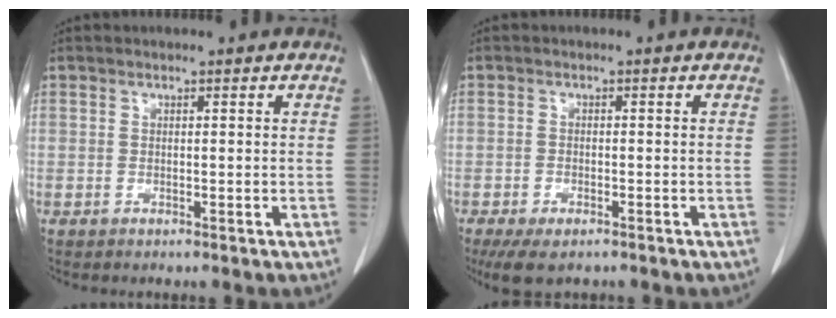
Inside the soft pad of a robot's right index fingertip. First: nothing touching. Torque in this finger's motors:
{"motor_torque": [0.52, -0.45, 0.20, 0.07]}